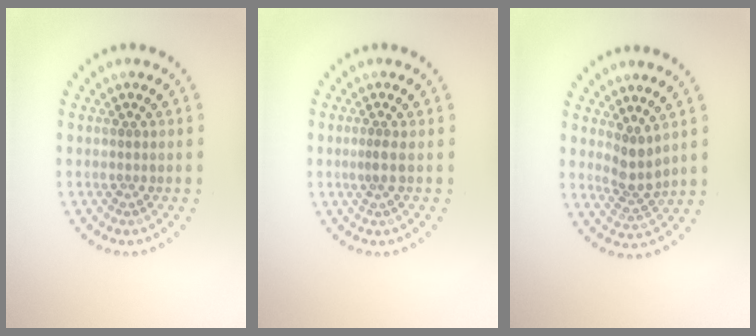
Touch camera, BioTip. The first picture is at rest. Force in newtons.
{"total": 0.9, "press": 0.5, "slide": 0.7}
{"total": 2.4, "press": 1.8, "slide": 1.6}